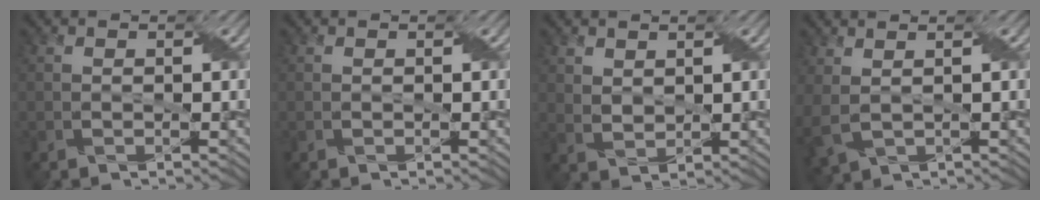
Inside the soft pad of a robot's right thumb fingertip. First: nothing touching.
{"total": 0.0}
{"total": 2.2, "force": [1.7, 1.2, 0.8], "torque": [-0.026, -0.002, 0.040]}
{"total": 3.3, "force": [1.2, 1.6, 2.6], "torque": [-0.073, 0.006, 0.033]}